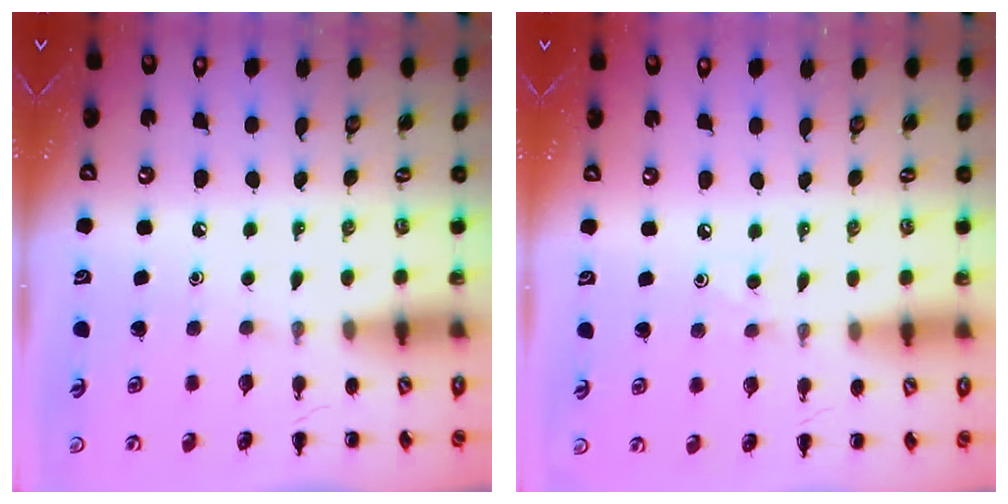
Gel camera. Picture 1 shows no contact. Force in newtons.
{"total": 2.4, "press": 2.3, "slide": 0.8}